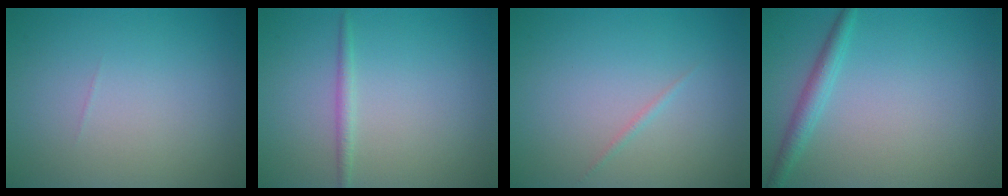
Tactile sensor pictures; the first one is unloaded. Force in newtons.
{"total": 1.1, "press": 1.1, "slide": 0.1}
{"total": 0.6, "press": 0.6, "slide": 0.0}
{"total": 2.0, "press": 2.0, "slide": 0.0}